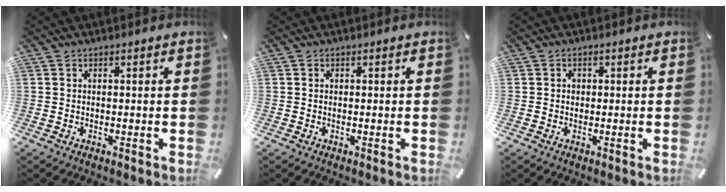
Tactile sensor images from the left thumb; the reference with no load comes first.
{"total": 0.5, "force": [0.0, 0.3, 0.4], "torque": [-0.010, 0.000, 0.000]}
{"total": 1.1, "force": [0.1, 1.0, 0.5], "torque": [-0.004, 0.000, -0.002]}